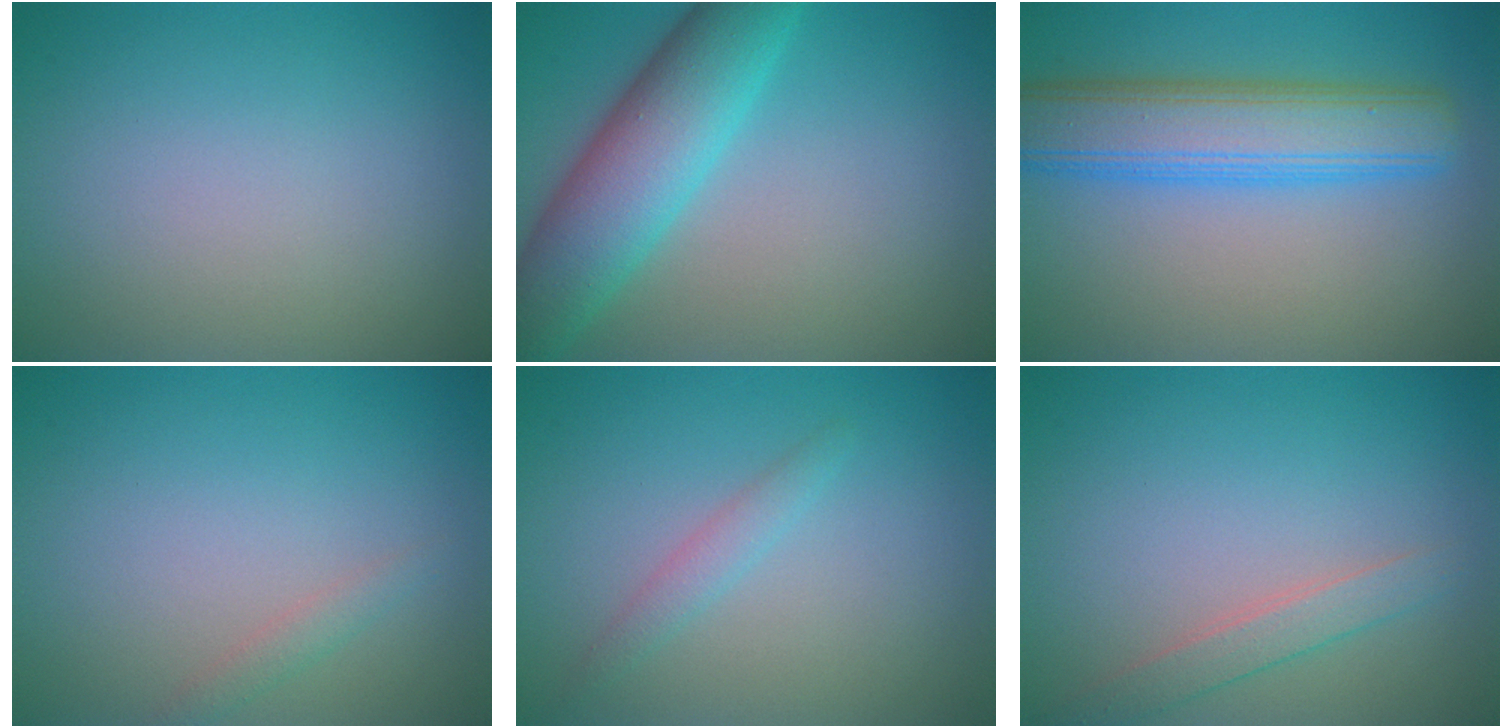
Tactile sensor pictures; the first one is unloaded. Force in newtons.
{"total": 7.8, "press": 7.8, "slide": 0.3}
{"total": 7.3, "press": 7.3, "slide": 0.2}
{"total": 1.0, "press": 1.0, "slide": 0.1}
{"total": 1.5, "press": 1.5, "slide": 0.1}
{"total": 1.9, "press": 1.9, "slide": 0.0}